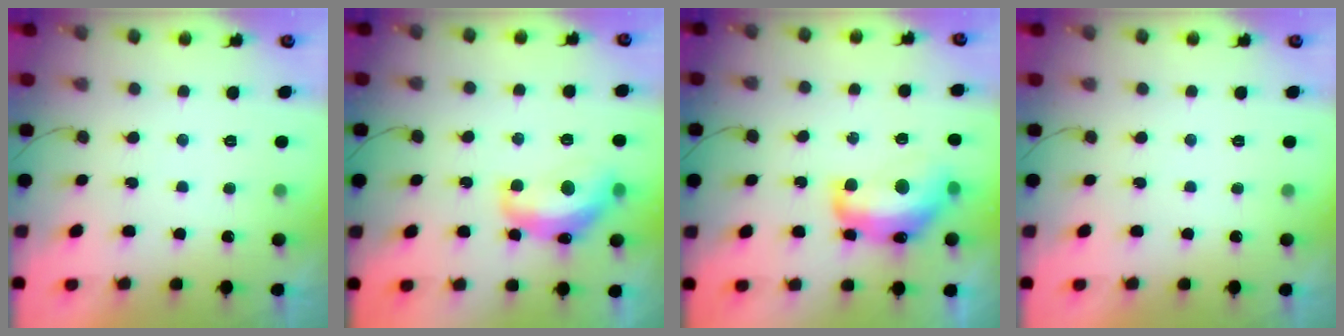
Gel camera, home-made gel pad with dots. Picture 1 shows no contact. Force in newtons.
{"total": 13.7, "press": 13.7, "slide": 0.9}
{"total": 15.0, "press": 14.9, "slide": 1.2}
{"total": 0.0}